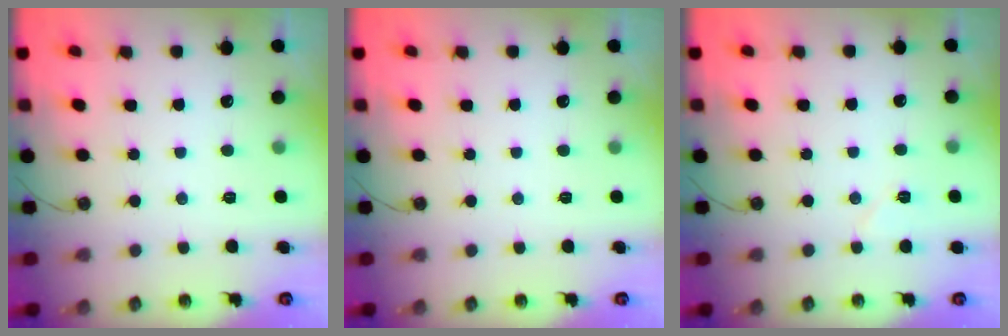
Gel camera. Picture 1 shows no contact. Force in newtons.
{"total": 0.0}
{"total": 5.8, "press": 5.5, "slide": 2.1}